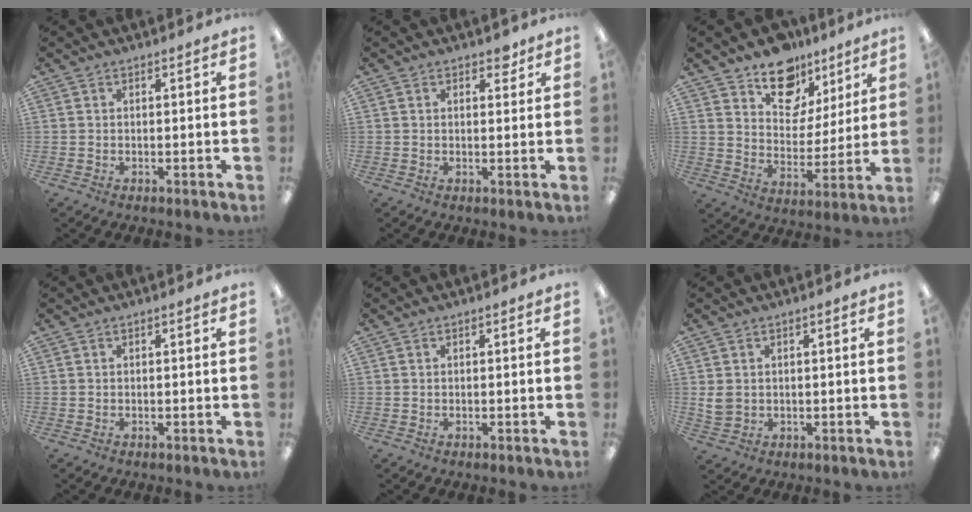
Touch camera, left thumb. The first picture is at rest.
{"total": 2.5, "force": [1.6, 1.5, 1.3], "torque": [-0.003, -0.005, 0.023]}
{"total": 13.8, "force": [10.0, 8.6, 4.0], "torque": [-0.056, -0.069, 0.185]}
{"total": 0.0}
{"total": 0.0}
{"total": 3.4, "force": [0.8, 2.7, 1.9], "torque": [-0.029, 0.002, 0.015]}